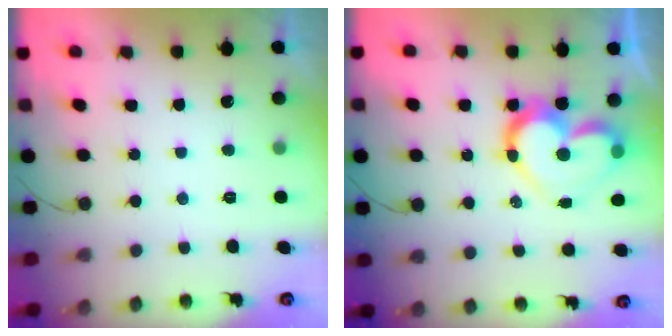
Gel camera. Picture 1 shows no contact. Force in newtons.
{"total": 15.5, "press": 15.4, "slide": 1.3}